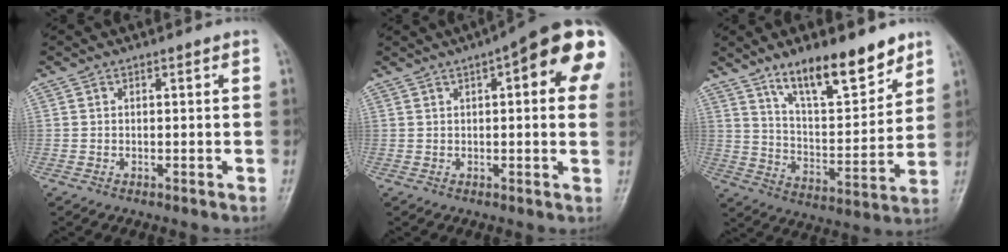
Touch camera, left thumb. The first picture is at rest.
{"total": 16.2, "force": [5.6, 4.7, 14.4], "torque": [-0.175, 0.009, 0.059]}
{"total": 15.7, "force": [11.0, 5.1, 9.9], "torque": [-0.125, -0.072, 0.193]}